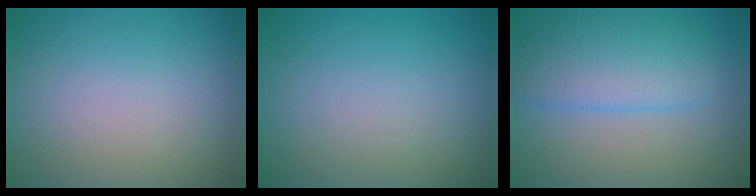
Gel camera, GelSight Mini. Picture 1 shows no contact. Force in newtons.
{"total": 0.0}
{"total": 4.6, "press": 4.6, "slide": 0.1}